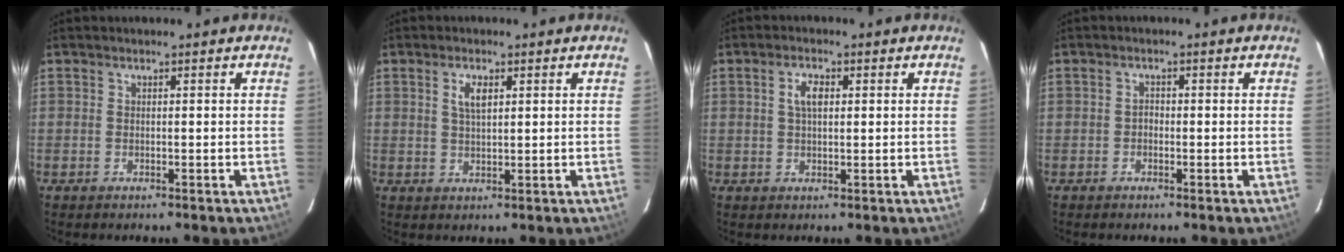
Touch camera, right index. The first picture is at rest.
{"total": 3.3, "force": [1.3, 1.3, 2.7], "torque": [-0.052, 0.002, 0.025]}
{"total": 3.4, "force": [0.9, 1.7, 2.8], "torque": [-0.055, 0.008, 0.018]}
{"total": 1.0, "force": [-0.5, 0.7, 0.3], "torque": [-0.005, 0.003, -0.010]}